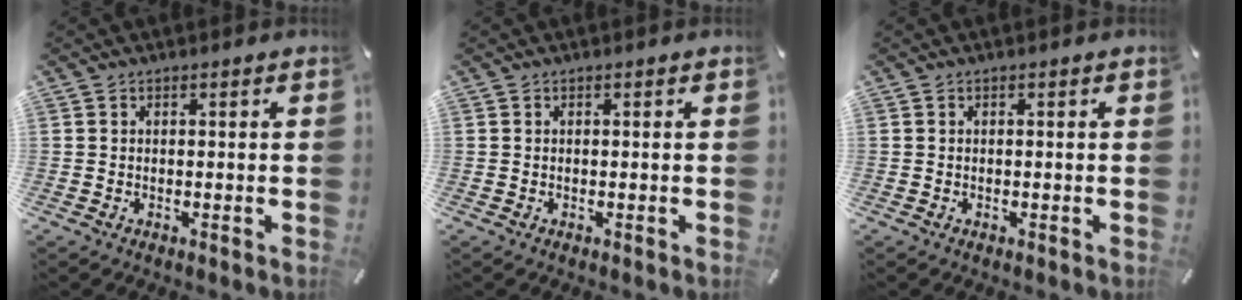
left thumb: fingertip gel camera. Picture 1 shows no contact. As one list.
[{"total": 0.0}, {"total": 0.0}]